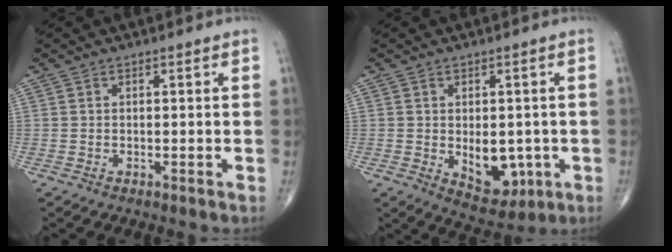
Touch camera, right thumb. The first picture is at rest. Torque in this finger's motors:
{"motor_torque": [1.78, 1.66, 0.68, -0.14, 0.04]}